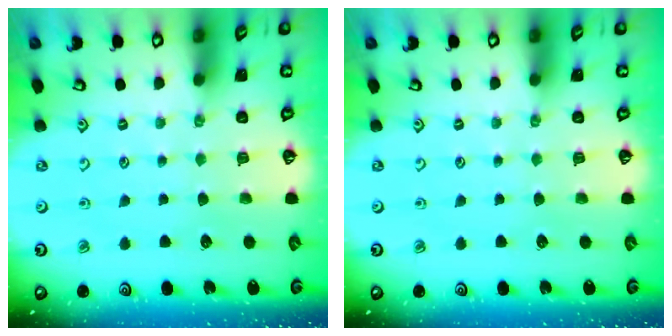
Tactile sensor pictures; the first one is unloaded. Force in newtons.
{"total": 0.0}